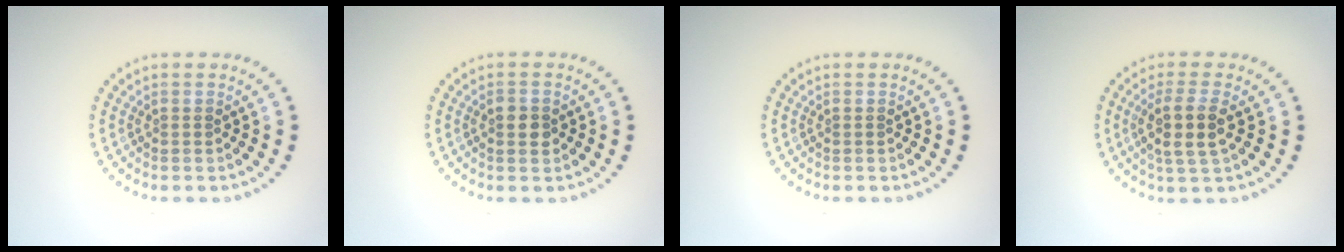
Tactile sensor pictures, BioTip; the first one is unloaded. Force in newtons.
{"total": 2.2, "press": 2.2, "slide": 0.1}
{"total": 0.0}
{"total": 3.2, "press": 2.8, "slide": 1.5}